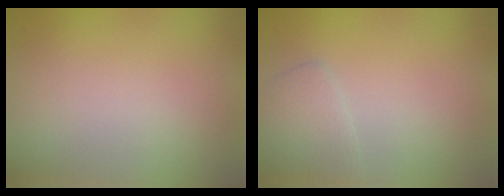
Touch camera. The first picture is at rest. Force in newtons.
{"total": 2.1, "press": 2.1, "slide": 0.2}